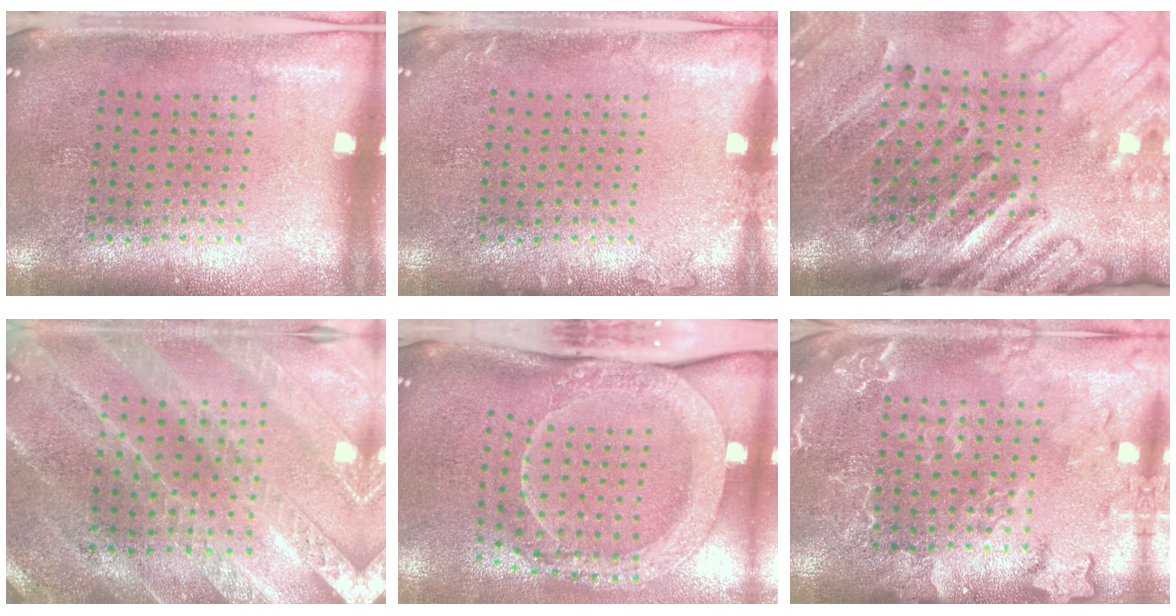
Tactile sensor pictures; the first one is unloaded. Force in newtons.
{"total": 1.0, "press": 1.0, "slide": 0.1}
{"total": 4.4, "press": 3.2, "slide": 3.0}
{"total": 2.4, "press": 2.4, "slide": 0.4}
{"total": 2.4, "press": 2.1, "slide": 1.1}
{"total": 3.4, "press": 3.4, "slide": 0.5}